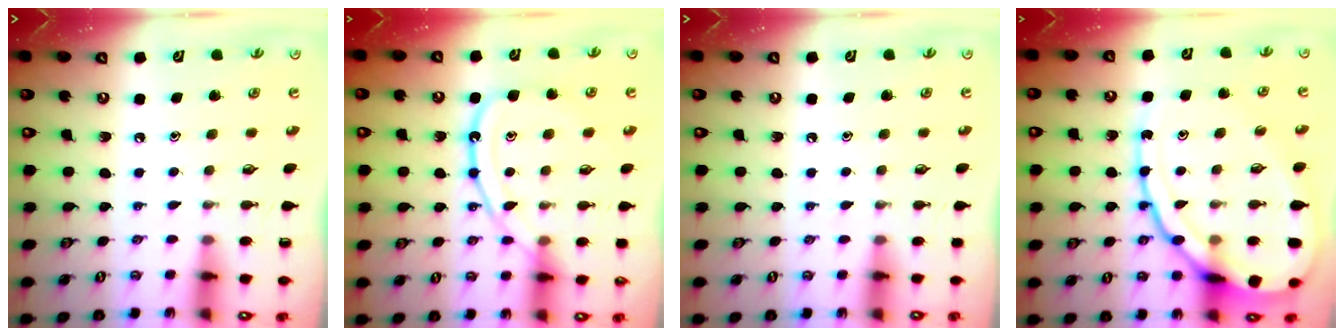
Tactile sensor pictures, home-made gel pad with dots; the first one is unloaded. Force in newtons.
{"total": 13.2, "press": 13.2, "slide": 1.2}
{"total": 4.2, "press": 4.1, "slide": 0.6}
{"total": 20.5, "press": 20.4, "slide": 1.9}